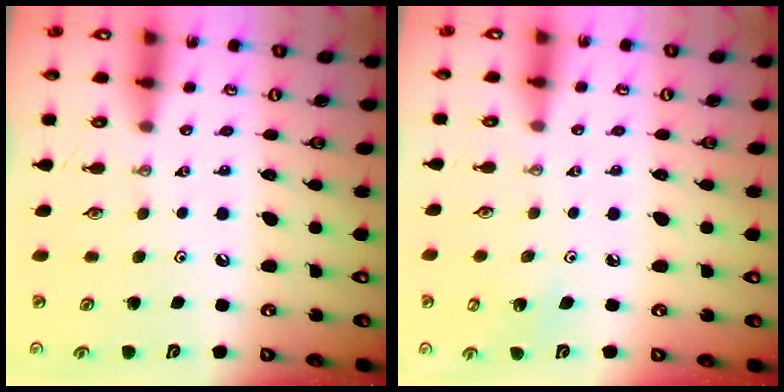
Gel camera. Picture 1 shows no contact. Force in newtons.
{"total": 2.8, "press": 2.8, "slide": 0.2}